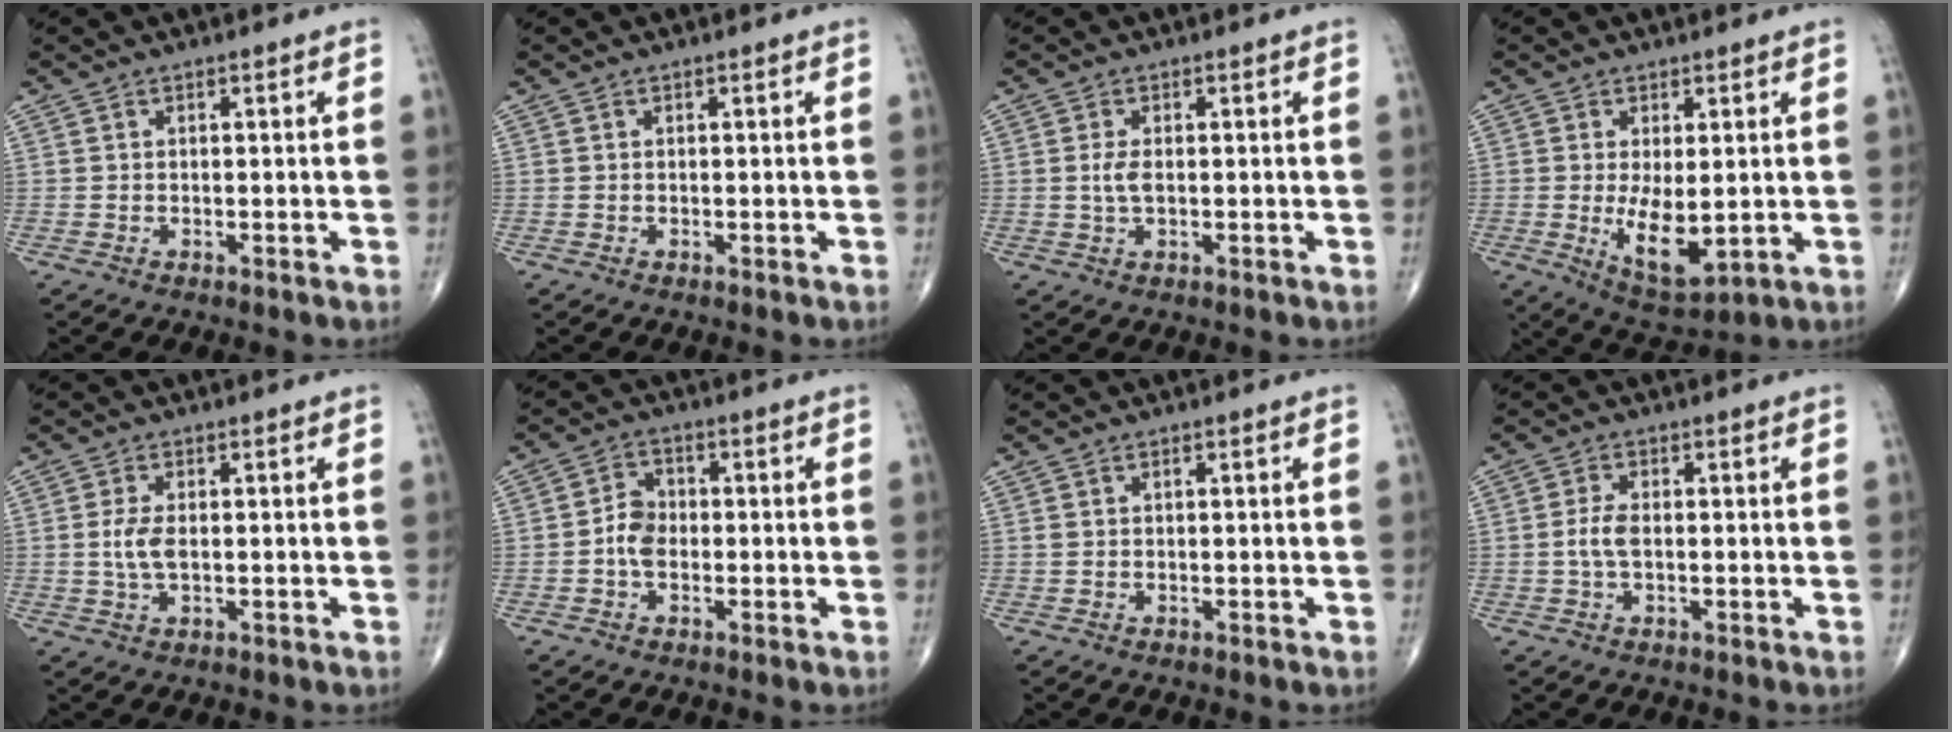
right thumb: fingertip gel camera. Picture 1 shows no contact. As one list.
[{"total": 0.0}, {"total": 2.5, "force": [0.1, 1.1, 2.2], "torque": [-0.050, 0.000, 0.002]}, {"total": 8.7, "force": [-0.6, 3.8, 7.8], "torque": [-0.120, -0.025, 0.004]}, {"total": 3.9, "force": [0.1, 1.8, 3.5], "torque": [-0.079, 0.000, 0.003]}, {"total": 4.6, "force": [-0.9, 3.3, 3.0], "torque": [-0.046, 0.016, -0.023]}, {"total": 0.6, "force": [0.2, 0.3, 0.5], "torque": [-0.010, 0.008, 0.007]}, {"total": 3.2, "force": [-0.3, 1.5, 2.8], "torque": [-0.067, 0.005, -0.008]}]